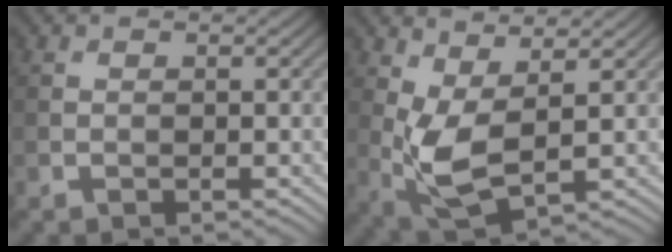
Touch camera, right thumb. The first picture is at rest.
{"total": 6.4, "force": [1.2, 2.7, 5.7], "torque": [-0.140, 0.000, 0.023]}